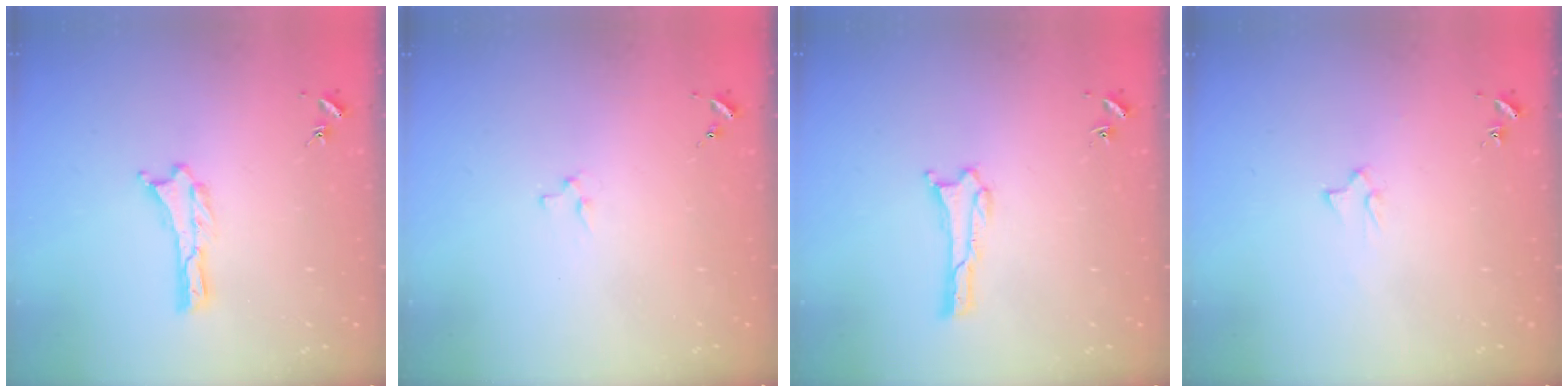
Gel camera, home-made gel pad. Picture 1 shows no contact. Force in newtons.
{"total": 1.8, "press": 1.8, "slide": 0.3}
{"total": 0.5, "press": 0.5, "slide": 0.1}
{"total": 2.3, "press": 2.3, "slide": 0.2}